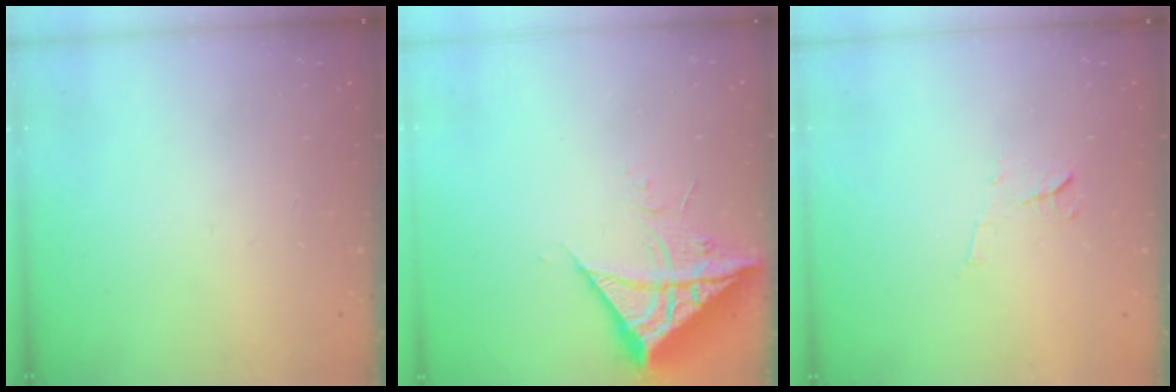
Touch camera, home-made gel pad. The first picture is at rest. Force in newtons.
{"total": 10.4, "press": 10.3, "slide": 1.4}
{"total": 5.6, "press": 5.6, "slide": 0.4}